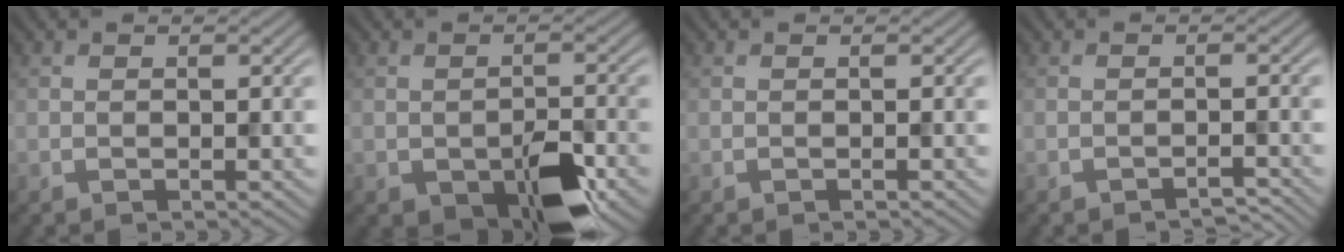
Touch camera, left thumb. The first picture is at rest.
{"total": 7.3, "force": [-3.3, 3.5, 5.5], "torque": [-0.089, -0.009, -0.044]}
{"total": 0.0}
{"total": 1.4, "force": [-1.3, 0.1, 0.5], "torque": [-0.003, 0.004, -0.025]}